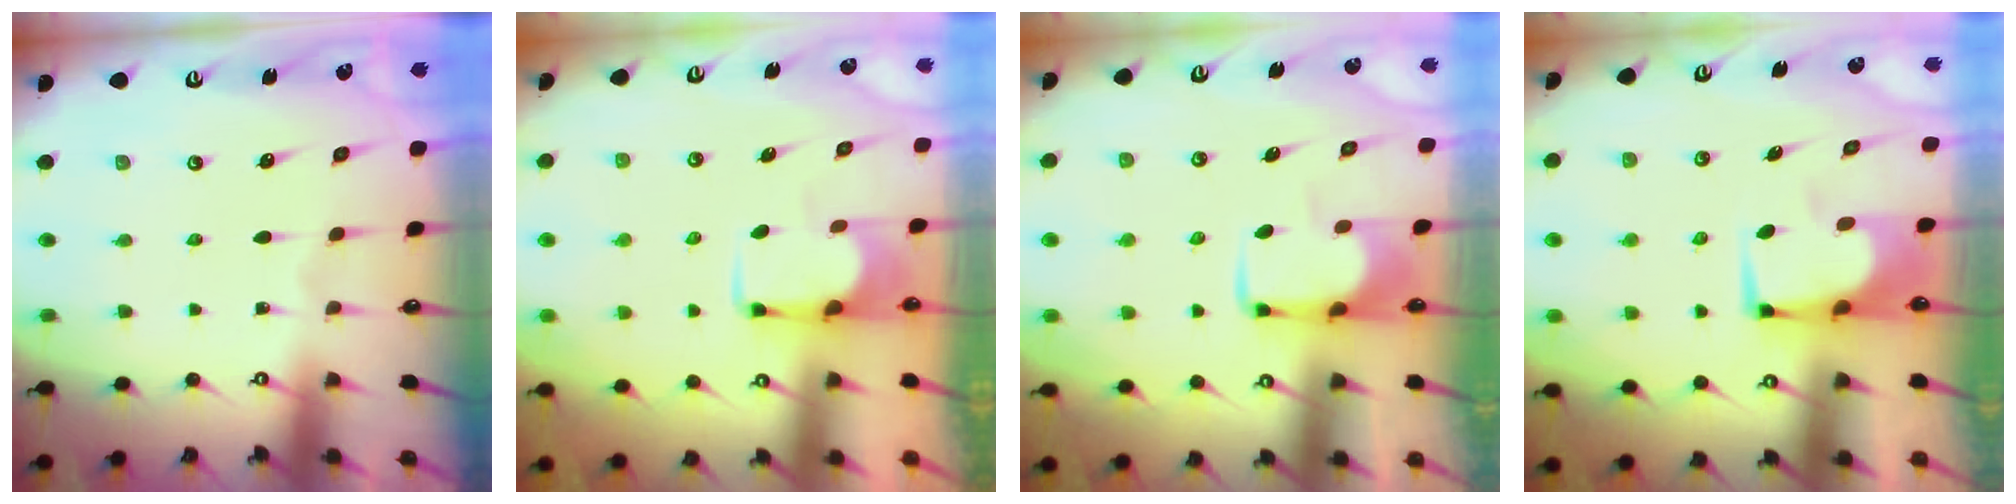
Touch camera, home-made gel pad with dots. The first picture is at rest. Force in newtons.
{"total": 1.8, "press": 1.6, "slide": 0.7}
{"total": 2.0, "press": 1.9, "slide": 0.4}
{"total": 0.0}